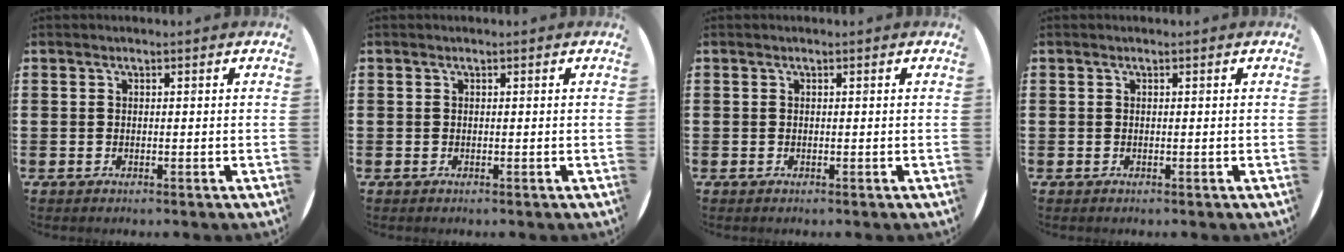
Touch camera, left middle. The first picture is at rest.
{"total": 0.0}
{"total": 0.0}
{"total": 0.0}